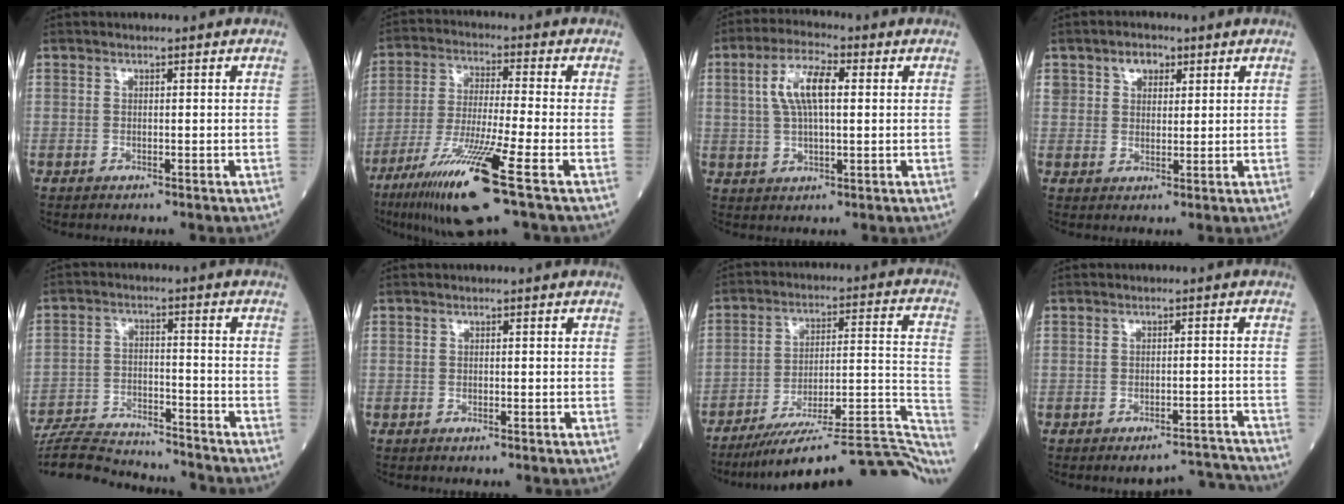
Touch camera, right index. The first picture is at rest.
{"total": 14.3, "force": [-7.4, -0.5, 12.2], "torque": [-0.243, -0.038, -0.134]}
{"total": 8.0, "force": [1.9, 2.4, 7.4], "torque": [-0.152, 0.015, 0.035]}
{"total": 4.0, "force": [2.2, 2.9, 1.9], "torque": [-0.032, 0.012, 0.041]}
{"total": 14.5, "force": [-14.0, 1.7, 3.5], "torque": [-0.063, 0.002, -0.220]}
{"total": 0.0}
{"total": 25.9, "force": [-22.5, 1.8, 12.6], "torque": [-0.084, 0.018, -0.318]}
{"total": 3.9, "force": [-3.8, -0.6, -0.2], "torque": [0.020, 0.011, -0.051]}